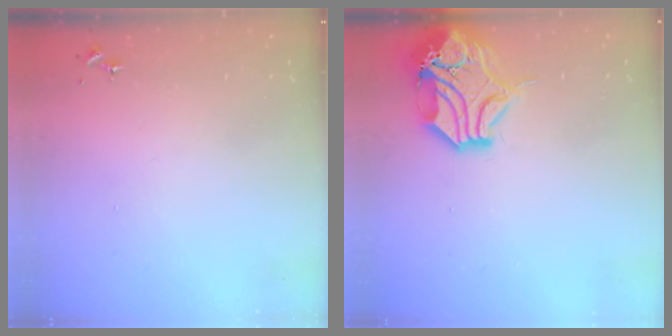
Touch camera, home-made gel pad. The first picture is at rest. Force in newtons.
{"total": 15.9, "press": 15.7, "slide": 2.2}